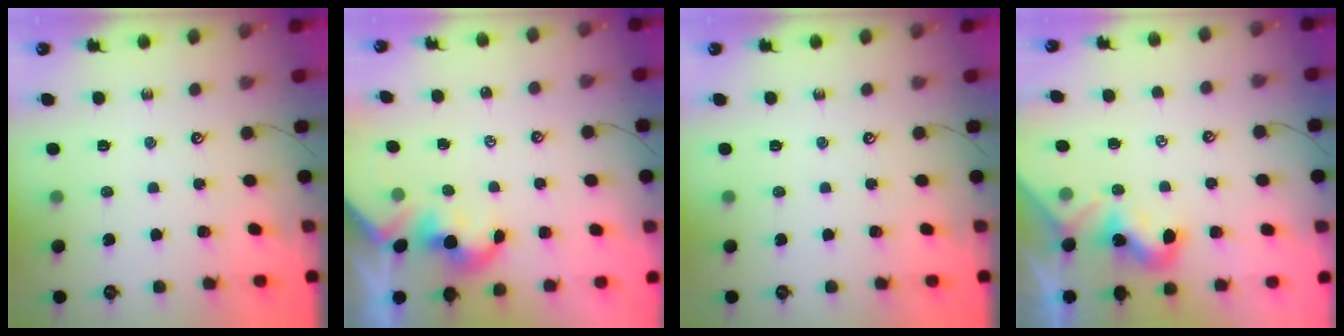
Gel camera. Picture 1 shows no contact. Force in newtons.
{"total": 2.1, "press": 2.1, "slide": 0.2}
{"total": 0.0}
{"total": 1.8, "press": 1.8, "slide": 0.4}